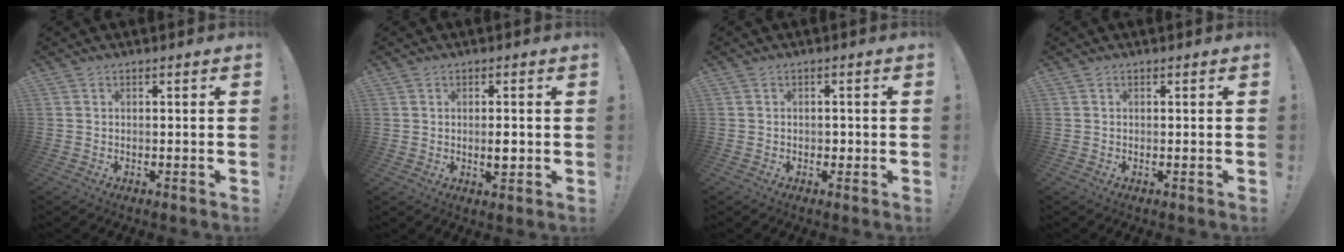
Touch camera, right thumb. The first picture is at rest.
{"total": 4.0, "force": [-0.2, 3.1, 2.6], "torque": [-0.021, -0.003, -0.006]}
{"total": 1.6, "force": [-0.7, 1.2, 0.7], "torque": [-0.016, 0.006, -0.012]}
{"total": 0.0}